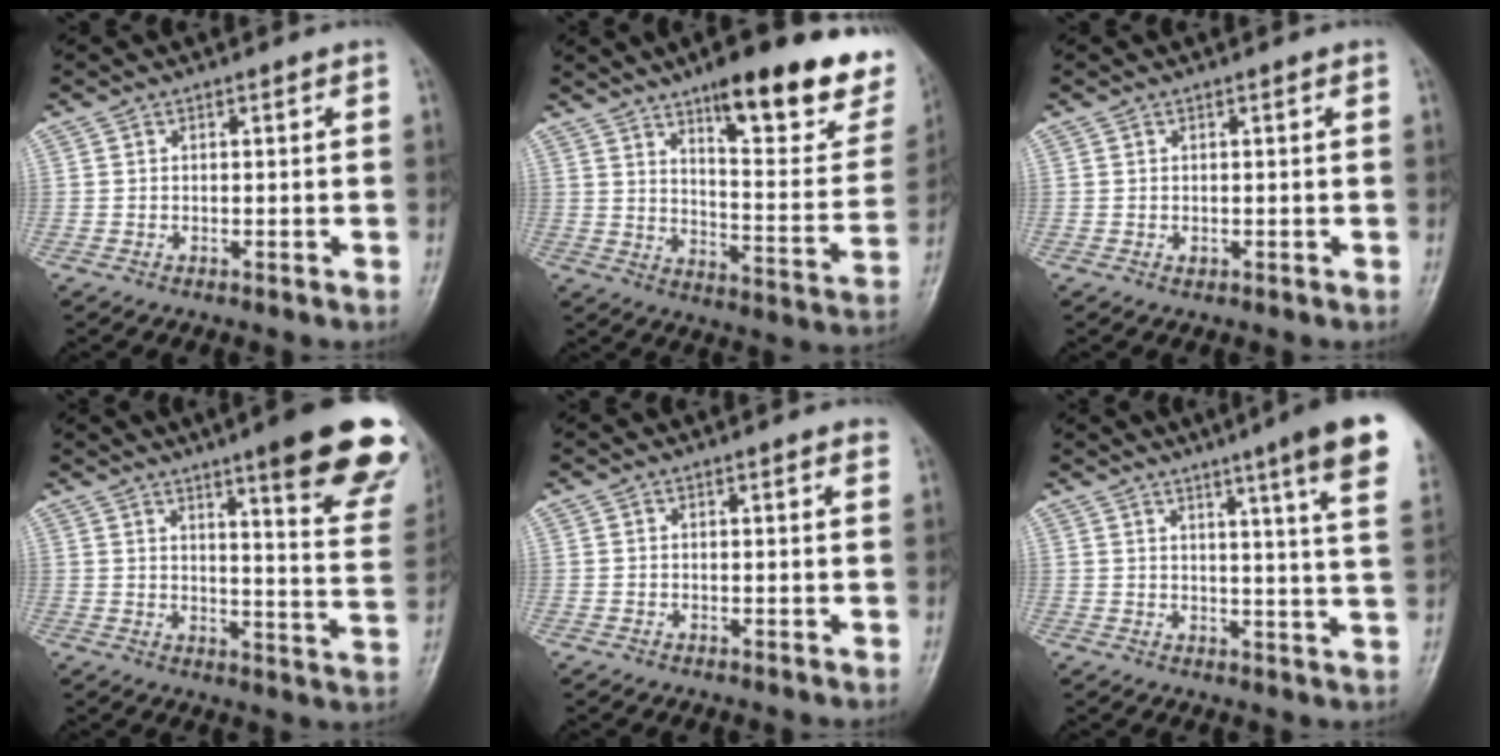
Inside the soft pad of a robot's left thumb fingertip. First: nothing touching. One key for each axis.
{"total": 23.8, "fx": 14.9, "fy": 6.9, "fz": 17.2, "tx": -0.188, "ty": -0.070, "tz": 0.210}
{"total": 0.7, "fx": 0.1, "fy": 0.4, "fz": 0.6, "tx": -0.007, "ty": 0.001, "tz": 0.004}
{"total": 22.3, "fx": 13.9, "fy": 3.6, "fz": 17.0, "tx": -0.196, "ty": -0.062, "tz": 0.175}
{"total": 1.5, "fx": 1.1, "fy": 0.2, "fz": 1.0, "tx": -0.009, "ty": 0.001, "tz": 0.011}
{"total": 15.1, "fx": 9.2, "fy": 0.2, "fz": 12.0, "tx": -0.148, "ty": -0.038, "tz": 0.099}